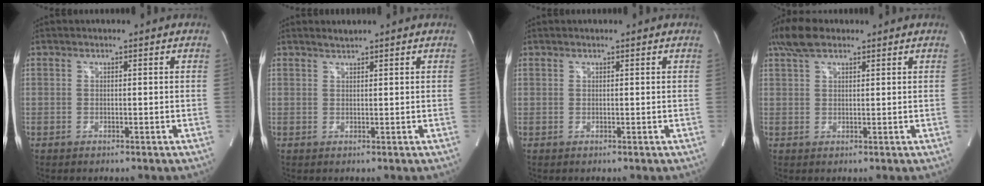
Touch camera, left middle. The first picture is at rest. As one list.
[{"total": 1.0, "force": [1.0, -0.2, 0.1], "torque": [-0.005, 0.001, 0.022]}, {"total": 0.0}, {"total": 5.1, "force": [3.7, 2.0, 2.9], "torque": [-0.069, 0.023, 0.076]}]